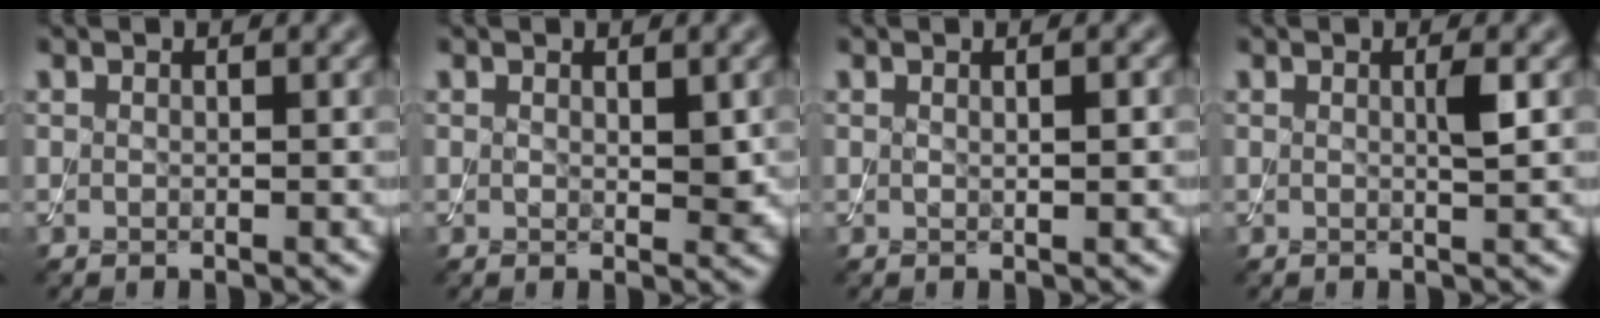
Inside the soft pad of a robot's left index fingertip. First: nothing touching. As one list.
[{"total": 1.7, "force": [0.4, 0.9, 1.4], "torque": [-0.019, -0.006, 0.010]}, {"total": 0.9, "force": [0.1, 0.1, 0.8], "torque": [-0.015, 0.001, 0.002]}, {"total": 1.2, "force": [0.3, 0.0, 1.2], "torque": [-0.022, 0.002, 0.002]}]